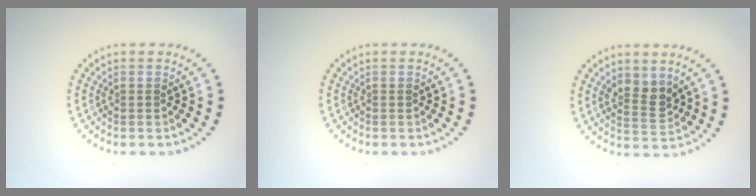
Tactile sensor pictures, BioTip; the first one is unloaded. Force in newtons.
{"total": 0.0}
{"total": 2.6, "press": 2.4, "slide": 1.0}